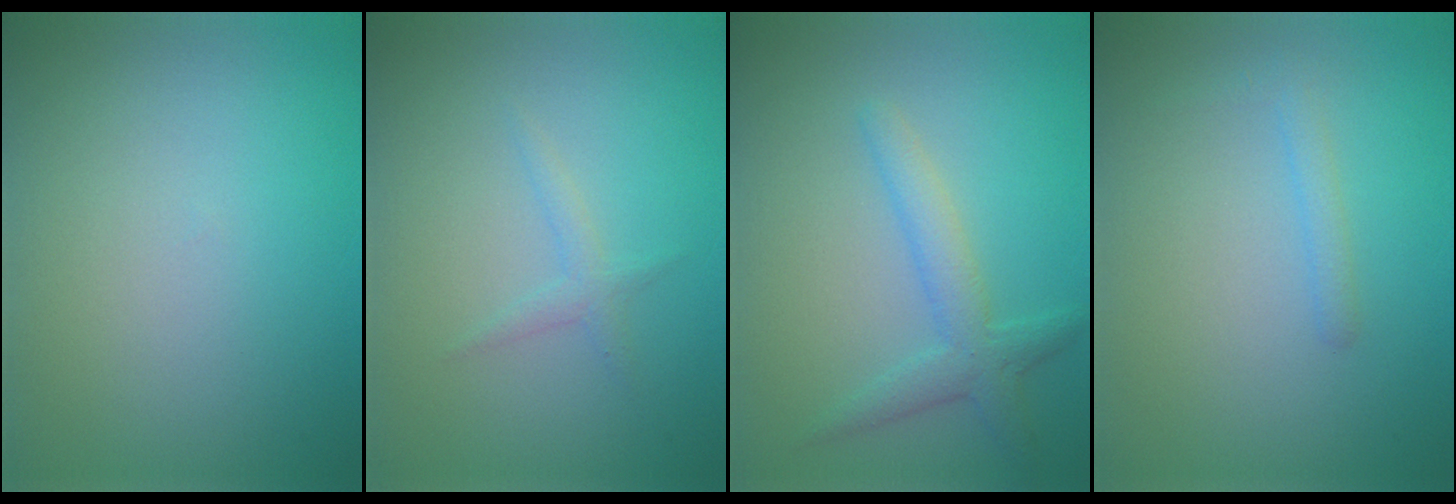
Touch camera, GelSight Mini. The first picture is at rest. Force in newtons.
{"total": 1.2, "press": 1.2, "slide": 0.1}
{"total": 2.7, "press": 2.7, "slide": 0.1}
{"total": 1.1, "press": 1.1, "slide": 0.0}